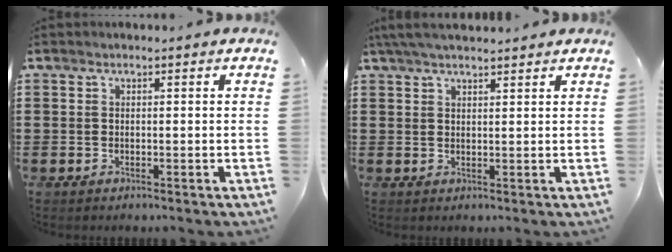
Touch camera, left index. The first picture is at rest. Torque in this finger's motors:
{"motor_torque": [0.87, -0.53, 0.16, 0.05]}